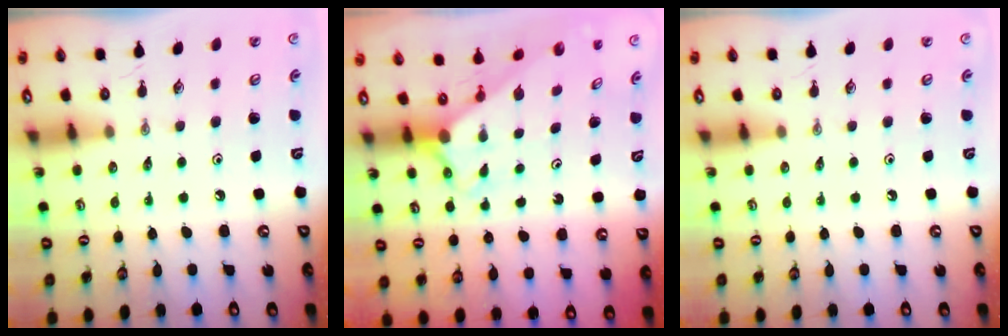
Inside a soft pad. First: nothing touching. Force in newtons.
{"total": 2.1, "press": 2.1, "slide": 0.2}
{"total": 0.0}